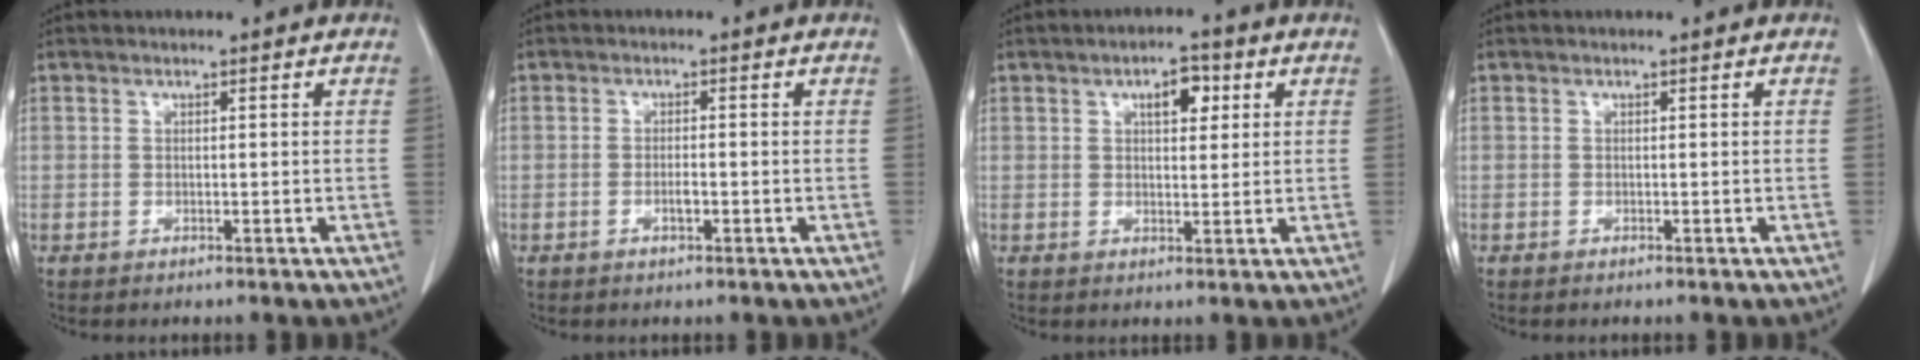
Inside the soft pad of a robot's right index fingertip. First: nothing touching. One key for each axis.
{"total": 1.7, "fx": -0.8, "fy": 0.4, "fz": 1.5, "tx": -0.027, "ty": 0.001, "tz": -0.012}
{"total": 4.4, "fx": 1.8, "fy": 2.0, "fz": 3.5, "tx": -0.055, "ty": 0.008, "tz": 0.026}
{"total": 0.0}